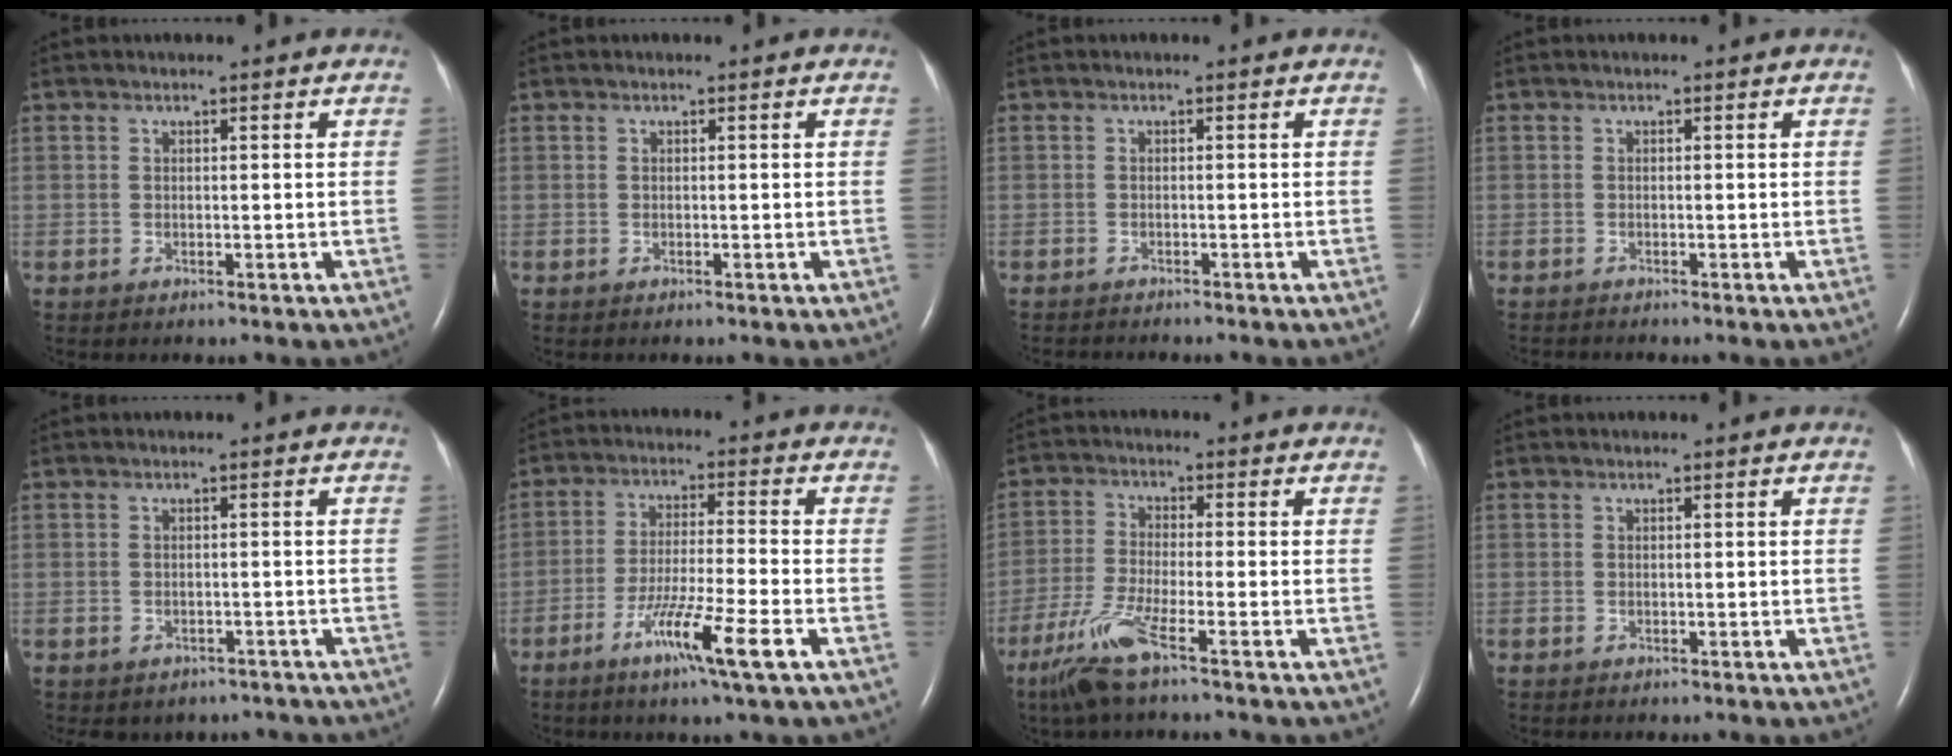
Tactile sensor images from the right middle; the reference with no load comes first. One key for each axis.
{"total": 0.0}
{"total": 3.6, "fx": -3.4, "fy": 0.3, "fz": 1.2, "tx": -0.018, "ty": -0.009, "tz": -0.046}
{"total": 0.9, "fx": -0.8, "fy": -0.4, "fz": -0.1, "tx": -0.003, "ty": -0.004, "tz": -0.016}
{"total": 5.3, "fx": -4.4, "fy": 2.9, "fz": 0.5, "tx": -0.002, "ty": 0.014, "tz": -0.046}
{"total": 9.4, "fx": -4.8, "fy": -0.7, "fz": 8.1, "tx": -0.148, "ty": -0.020, "tz": -0.088}
{"total": 7.4, "fx": -4.6, "fy": -0.1, "fz": 5.7, "tx": -0.128, "ty": -0.022, "tz": -0.097}
{"total": 0.0}